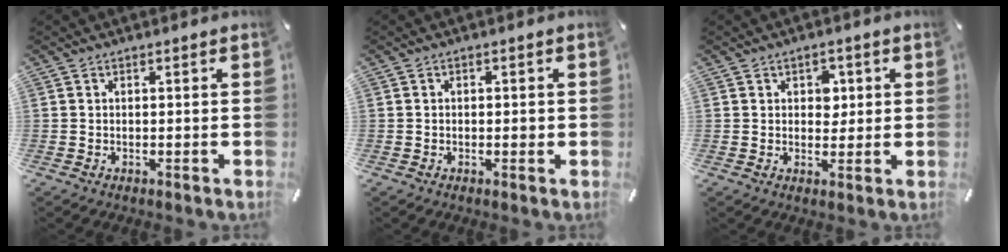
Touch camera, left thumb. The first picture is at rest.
{"total": 1.3, "force": [-0.3, 0.9, 0.9], "torque": [-0.016, 0.004, -0.007]}
{"total": 3.7, "force": [0.8, 3.0, 2.1], "torque": [-0.014, -0.004, 0.003]}